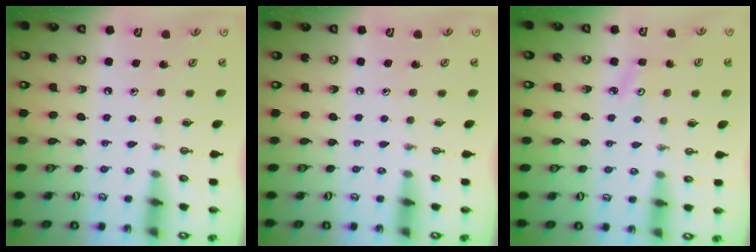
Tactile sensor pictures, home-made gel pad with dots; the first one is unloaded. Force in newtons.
{"total": 0.0}
{"total": 3.0, "press": 3.0, "slide": 0.4}